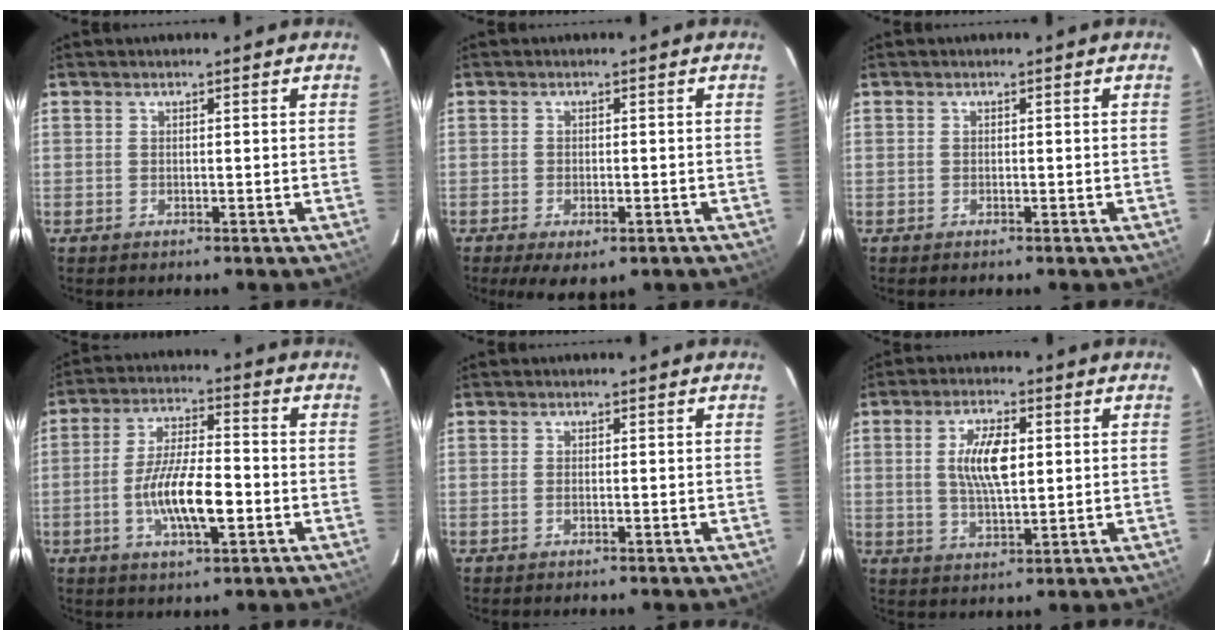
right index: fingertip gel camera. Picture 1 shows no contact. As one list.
[{"total": 6.3, "force": [-3.8, 2.7, 4.2], "torque": [-0.091, -0.025, -0.057]}, {"total": 0.0}, {"total": 11.2, "force": [-3.2, 3.1, 10.3], "torque": [-0.201, -0.003, -0.056]}, {"total": 0.7, "force": [-0.2, 0.1, 0.6], "torque": [-0.013, 0.001, -0.005]}, {"total": 8.4, "force": [1.4, 3.2, 7.6], "torque": [-0.143, 0.005, 0.028]}]